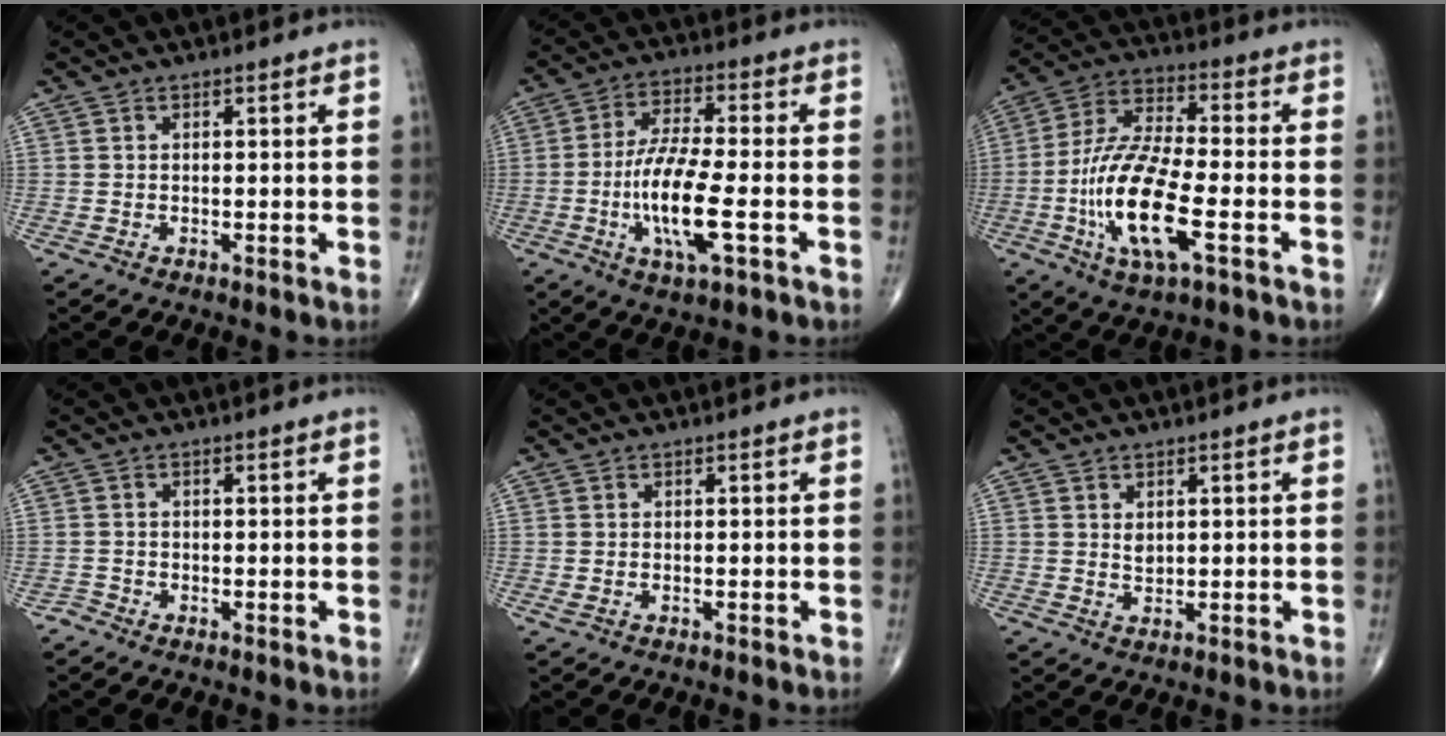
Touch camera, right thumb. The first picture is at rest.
{"total": 12.6, "force": [-3.4, 3.3, 11.7], "torque": [-0.233, 0.009, -0.063]}
{"total": 17.0, "force": [-5.1, 5.4, 15.2], "torque": [-0.313, 0.020, -0.095]}
{"total": 0.9, "force": [-0.8, 0.4, 0.0], "torque": [0.005, -0.001, -0.021]}
{"total": 0.6, "force": [-0.2, 0.3, 0.5], "torque": [-0.011, 0.002, -0.001]}
{"total": 1.8, "force": [0.7, 1.1, 1.2], "torque": [-0.013, -0.006, 0.014]}